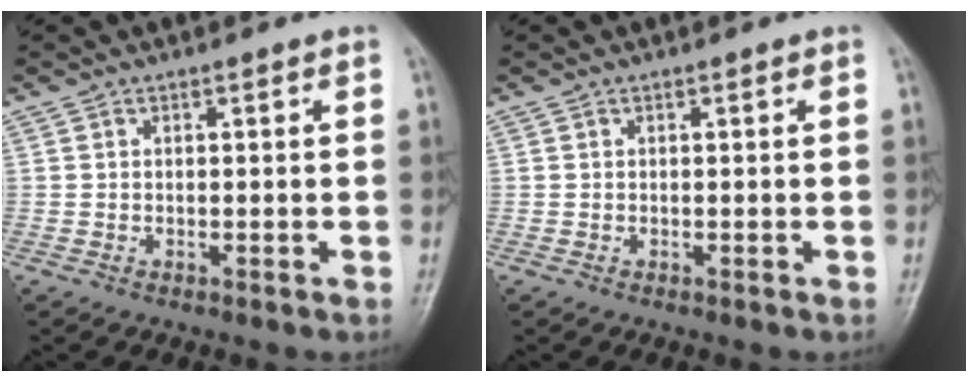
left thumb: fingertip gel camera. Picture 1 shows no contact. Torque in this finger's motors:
{"motor_torque": [0.00, 0.00, -0.03, -0.03, 0.00]}